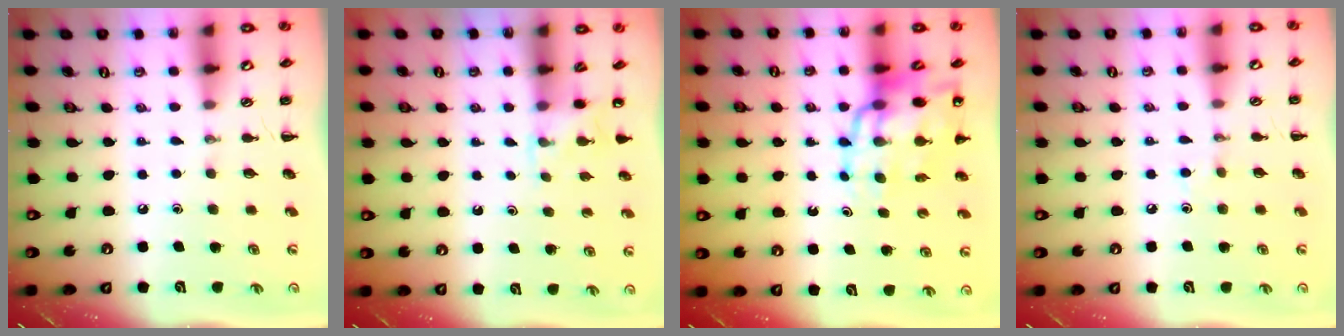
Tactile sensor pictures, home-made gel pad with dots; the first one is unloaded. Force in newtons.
{"total": 3.9, "press": 3.7, "slide": 1.3}
{"total": 17.6, "press": 17.0, "slide": 4.3}
{"total": 2.7, "press": 2.5, "slide": 0.9}